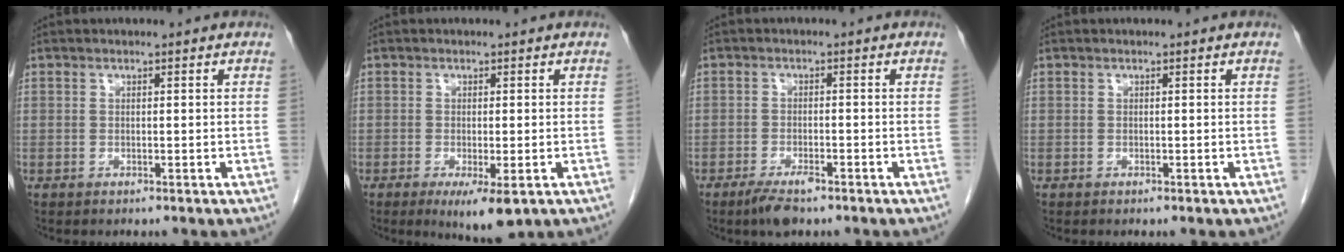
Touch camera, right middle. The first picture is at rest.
{"total": 5.5, "force": [-2.7, 1.4, 4.6], "torque": [-0.066, -0.013, -0.034]}
{"total": 3.8, "force": [-2.7, 1.1, 2.5], "torque": [-0.050, -0.003, -0.045]}
{"total": 0.0}